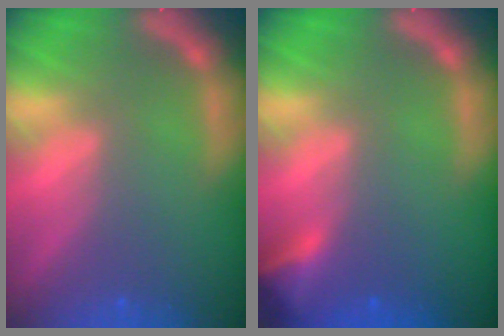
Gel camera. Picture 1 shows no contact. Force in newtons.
{"total": 2.9}